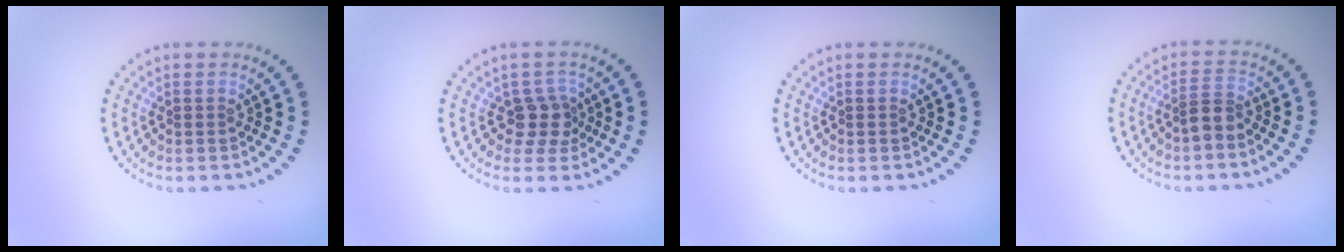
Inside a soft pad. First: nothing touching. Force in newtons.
{"total": 2.5, "press": 2.0, "slide": 1.4}
{"total": 0.0}
{"total": 1.9, "press": 1.4, "slide": 1.3}